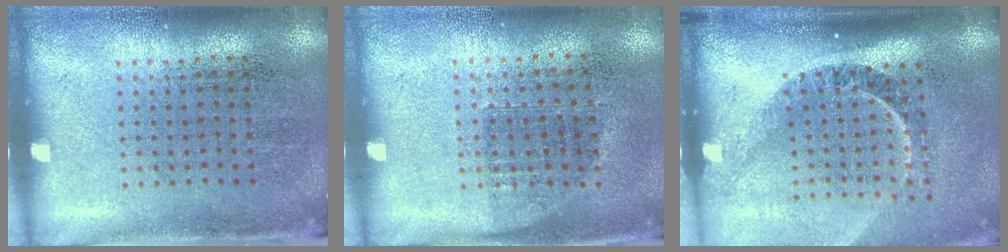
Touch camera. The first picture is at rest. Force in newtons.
{"total": 0.7, "press": 0.7, "slide": 0.3}
{"total": 2.4, "press": 1.6, "slide": 1.8}